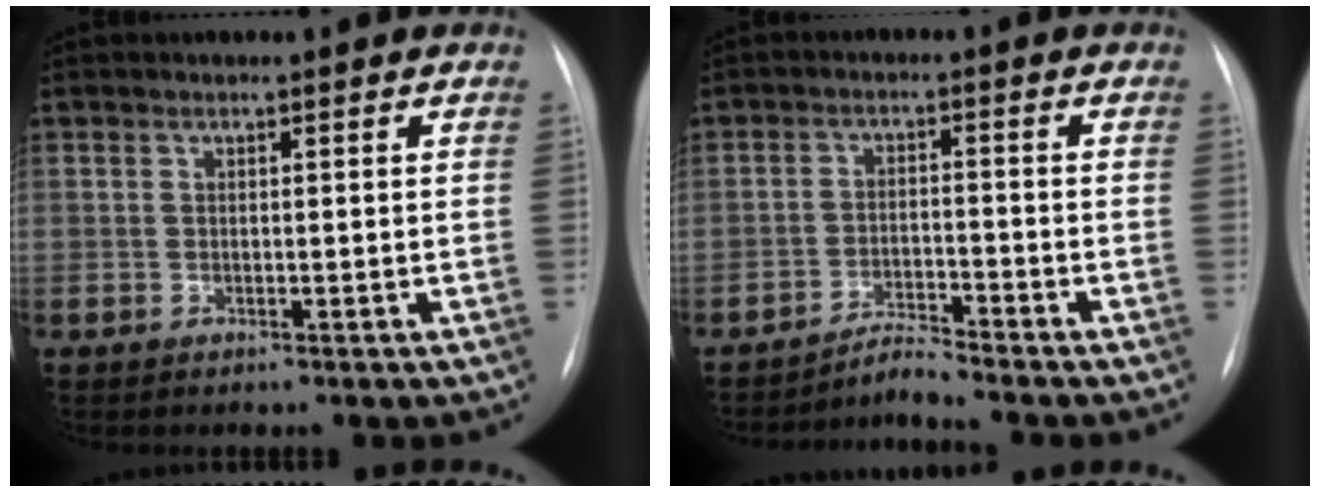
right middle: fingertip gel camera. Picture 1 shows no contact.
{"total": 3.4, "force": [-3.2, -1.1, -0.1], "torque": [0.001, -0.017, -0.058]}